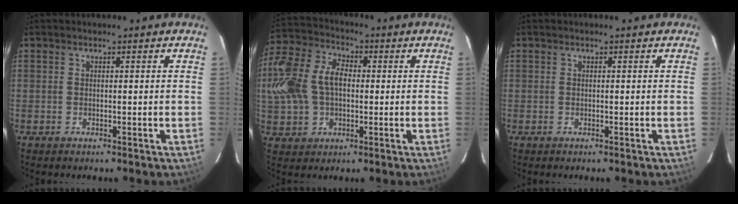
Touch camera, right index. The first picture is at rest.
{"total": 17.9, "force": [0.4, 12.9, 12.4], "torque": [-0.303, 0.035, 0.008]}
{"total": 0.0}